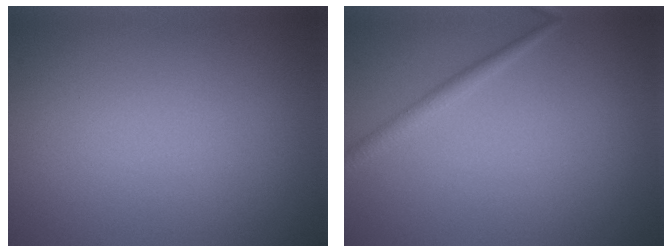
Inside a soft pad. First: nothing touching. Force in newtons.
{"total": 1.5, "press": 1.5, "slide": 0.1}